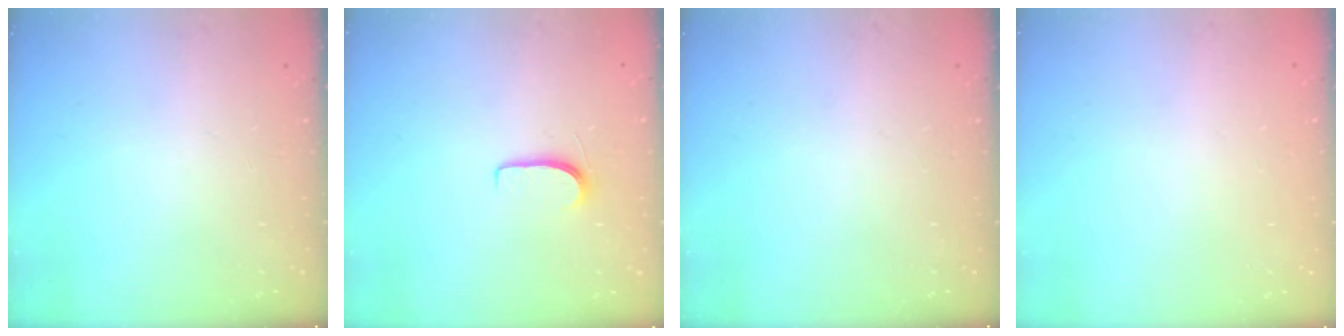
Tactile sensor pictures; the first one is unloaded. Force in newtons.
{"total": 5.4, "press": 5.4, "slide": 0.6}
{"total": 0.0}
{"total": 0.0}